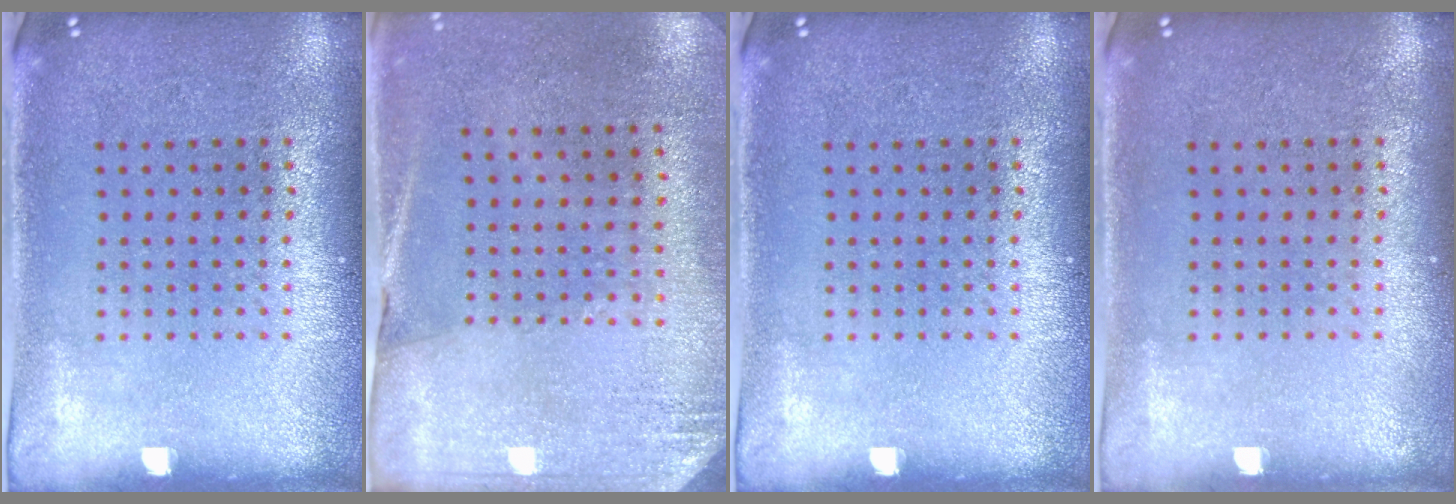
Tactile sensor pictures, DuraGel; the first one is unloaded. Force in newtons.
{"total": 2.6, "press": 2.3, "slide": 1.2}
{"total": 0.0}
{"total": 0.0}